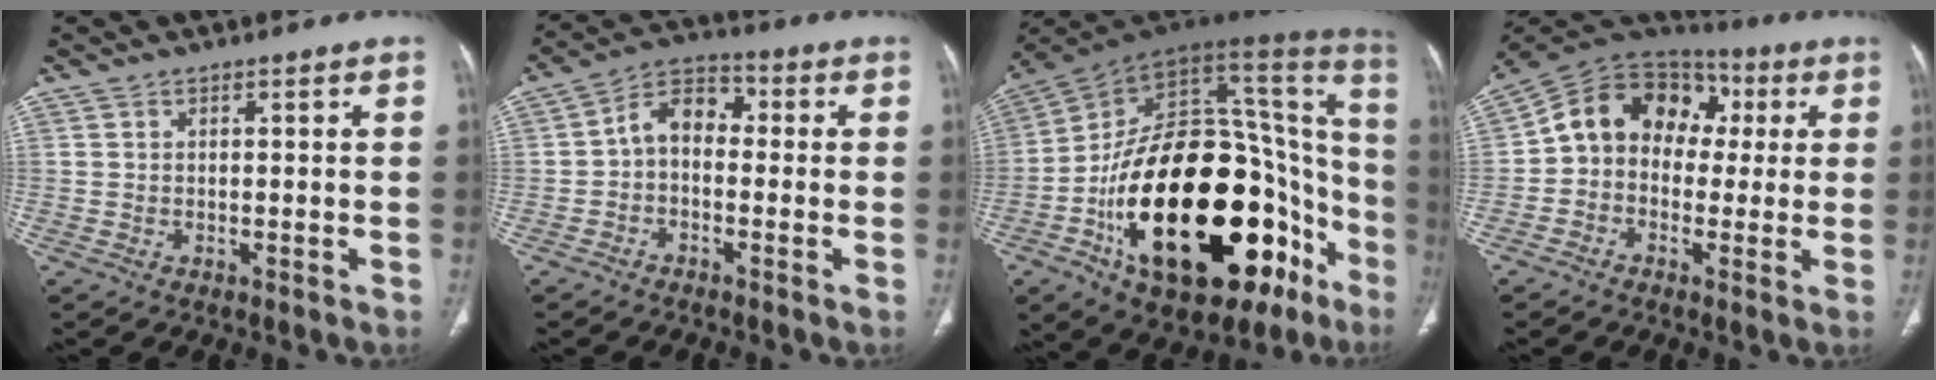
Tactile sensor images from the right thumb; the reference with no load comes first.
{"total": 7.4, "force": [-0.7, 5.2, 5.2], "torque": [-0.067, 0.031, -0.029]}
{"total": 45.7, "force": [-14.3, 22.0, 37.4], "torque": [-0.479, 0.081, -0.209]}
{"total": 14.6, "force": [1.6, 11.5, 8.9], "torque": [-0.111, 0.050, 0.012]}